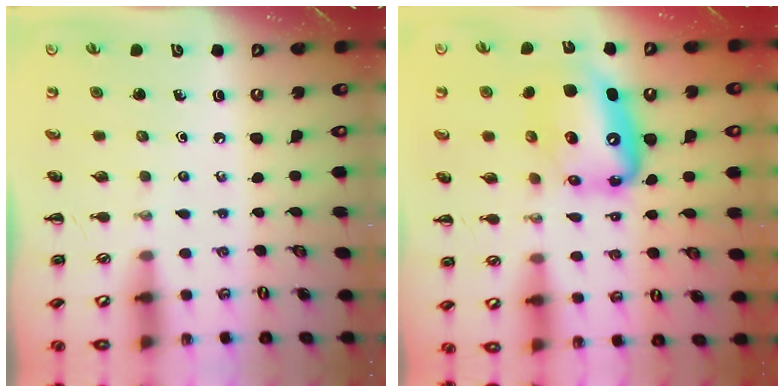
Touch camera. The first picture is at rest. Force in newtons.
{"total": 12.9, "press": 12.4, "slide": 3.5}